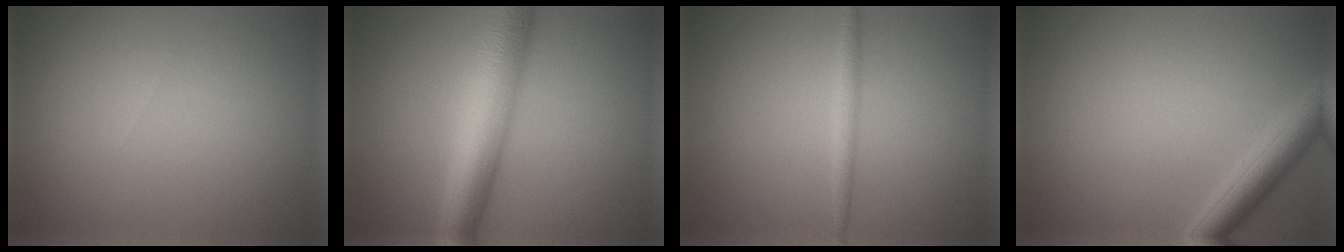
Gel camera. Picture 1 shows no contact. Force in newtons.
{"total": 7.0, "press": 7.0, "slide": 0.1}
{"total": 1.5, "press": 1.5, "slide": 0.1}
{"total": 3.6, "press": 3.6, "slide": 0.1}